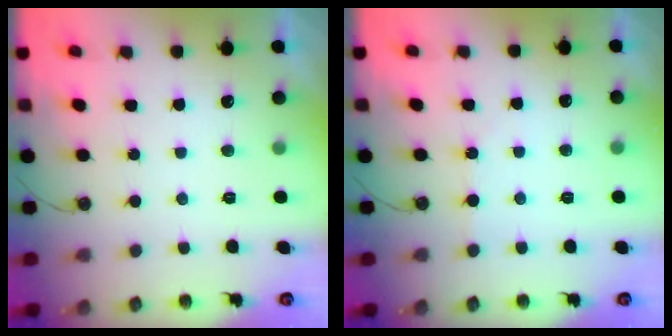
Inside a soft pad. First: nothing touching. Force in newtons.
{"total": 2.4, "press": 2.4, "slide": 0.4}